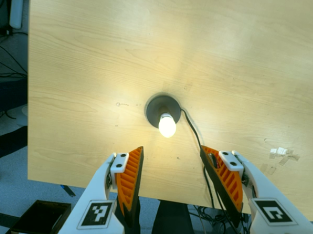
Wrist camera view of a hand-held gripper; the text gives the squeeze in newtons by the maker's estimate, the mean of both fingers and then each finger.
{"total": 0.0}